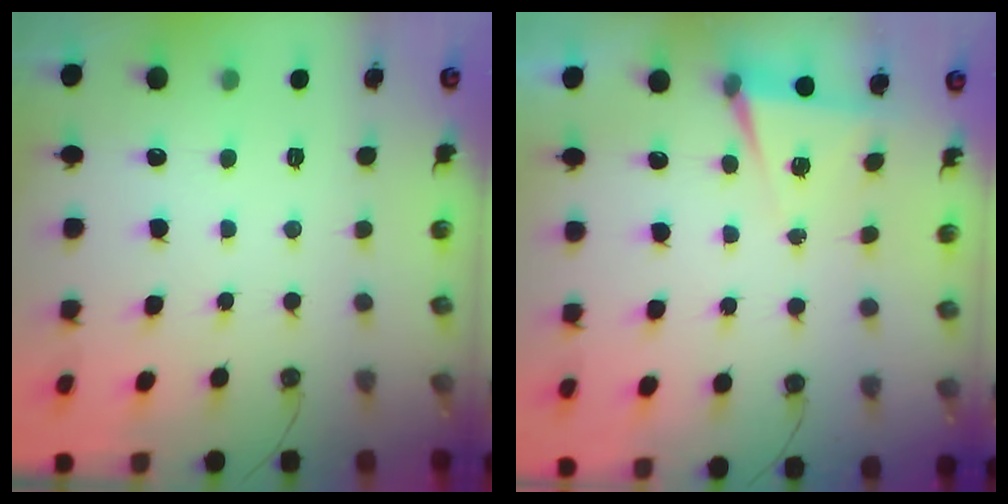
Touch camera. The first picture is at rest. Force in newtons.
{"total": 5.3, "press": 2.9, "slide": 4.4}